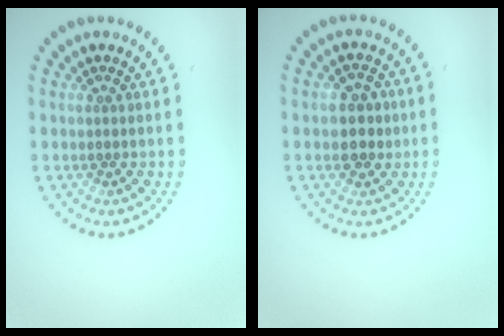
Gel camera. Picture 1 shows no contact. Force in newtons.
{"total": 3.0, "press": 3.0, "slide": 0.1}